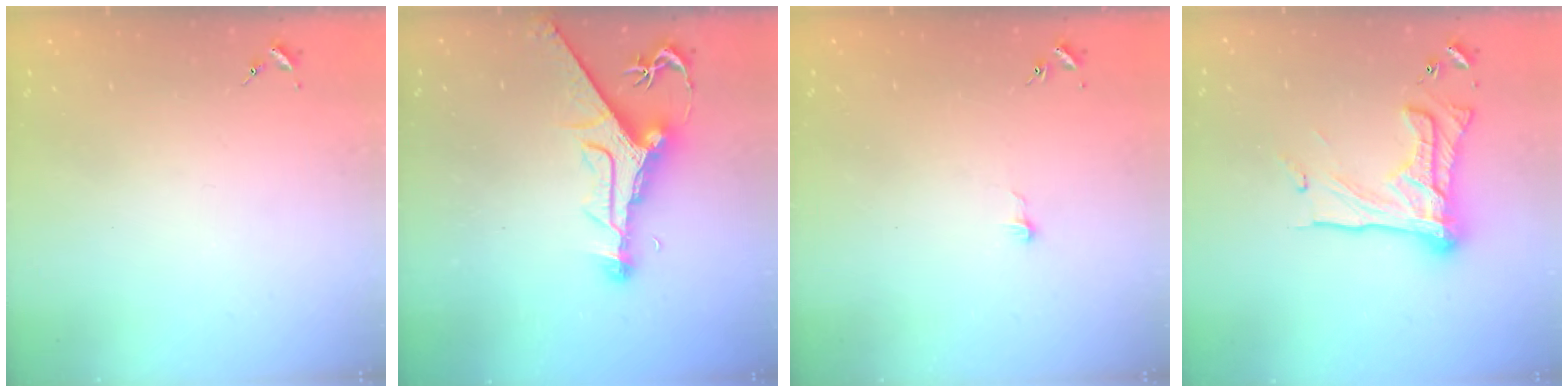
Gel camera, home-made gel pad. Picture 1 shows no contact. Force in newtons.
{"total": 12.8, "press": 12.7, "slide": 1.7}
{"total": 2.6, "press": 2.6, "slide": 0.2}
{"total": 19.3, "press": 19.2, "slide": 0.9}